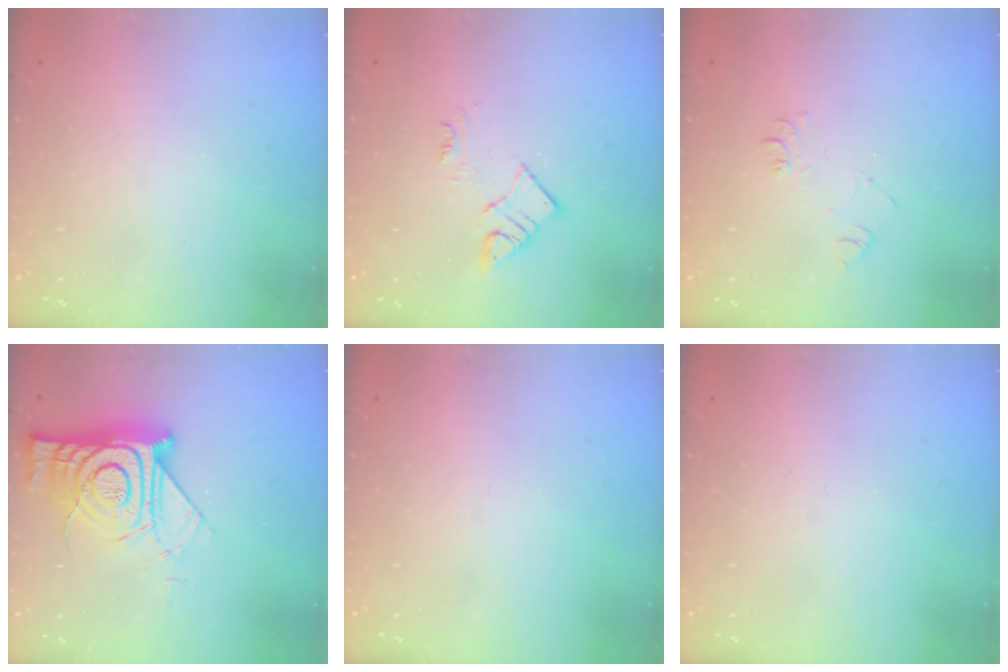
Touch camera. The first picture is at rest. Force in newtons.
{"total": 7.9, "press": 7.9, "slide": 0.3}
{"total": 5.9, "press": 5.9, "slide": 0.7}
{"total": 17.6, "press": 17.5, "slide": 1.3}
{"total": 0.0}
{"total": 0.0}